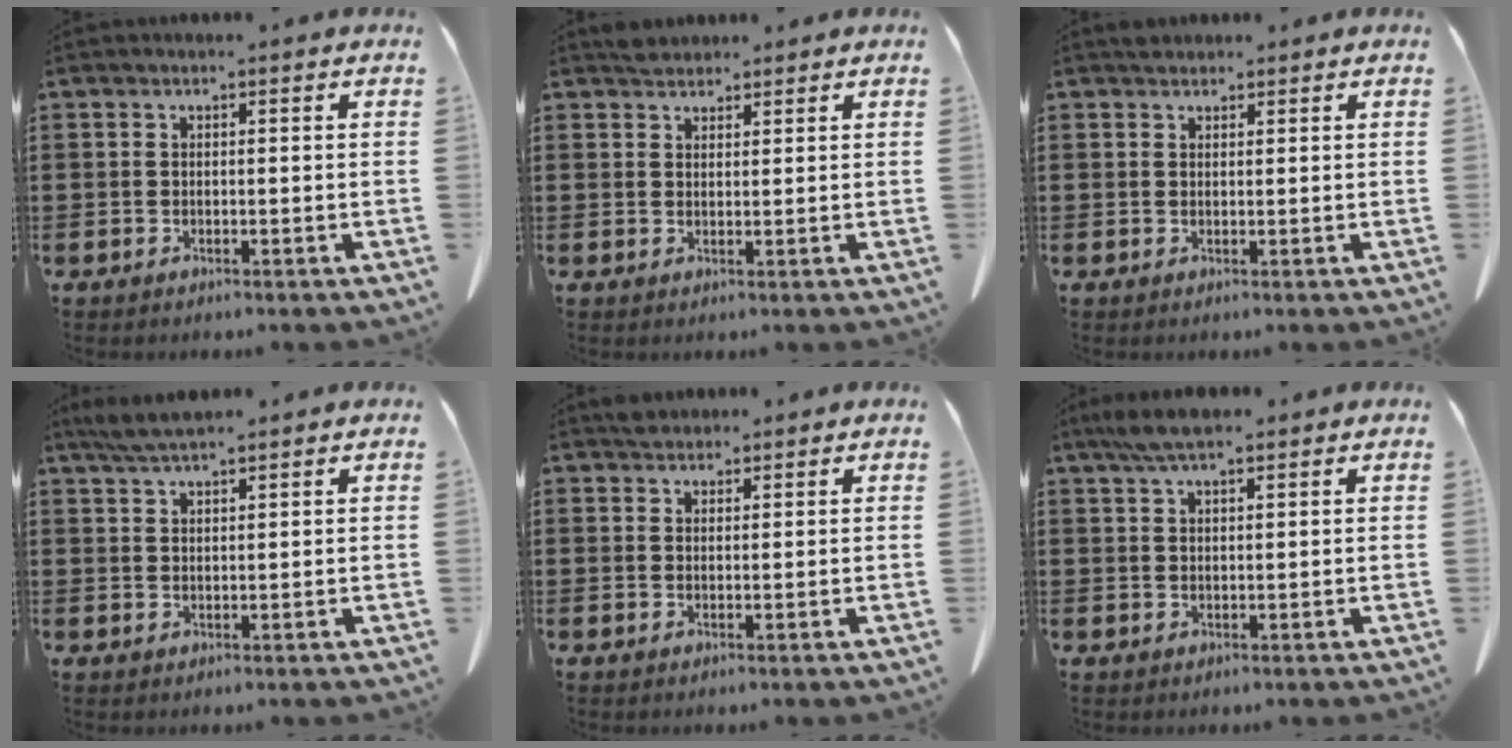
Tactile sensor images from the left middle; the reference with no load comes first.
{"total": 2.0, "force": [1.8, 0.7, 0.1], "torque": [-0.008, 0.001, 0.038]}
{"total": 1.2, "force": [1.1, 0.5, 0.1], "torque": [-0.006, 0.000, 0.023]}
{"total": 3.3, "force": [2.8, 0.4, 1.8], "torque": [-0.043, -0.004, 0.053]}
{"total": 1.8, "force": [1.7, 0.7, 0.2], "torque": [-0.008, 0.001, 0.034]}
{"total": 4.1, "force": [2.8, 1.0, 2.8], "torque": [-0.061, 0.001, 0.053]}